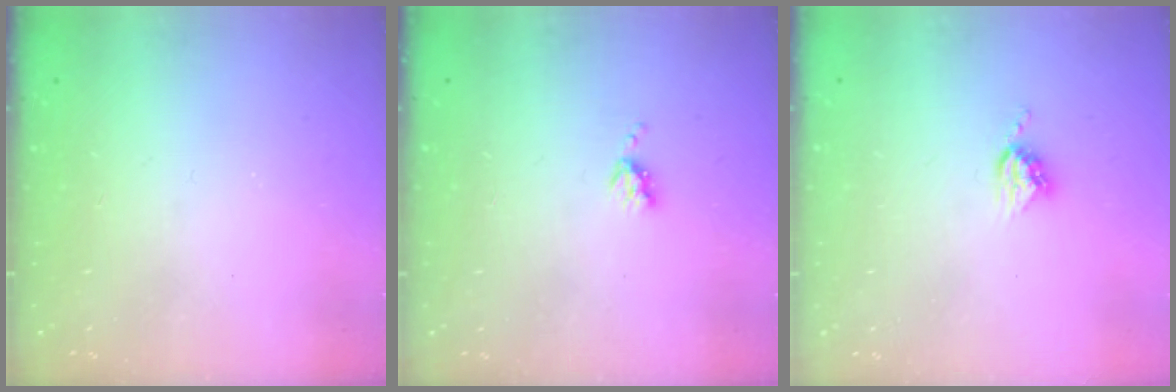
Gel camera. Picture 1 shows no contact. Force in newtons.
{"total": 3.9, "press": 3.9, "slide": 0.5}
{"total": 5.2, "press": 5.2, "slide": 0.1}